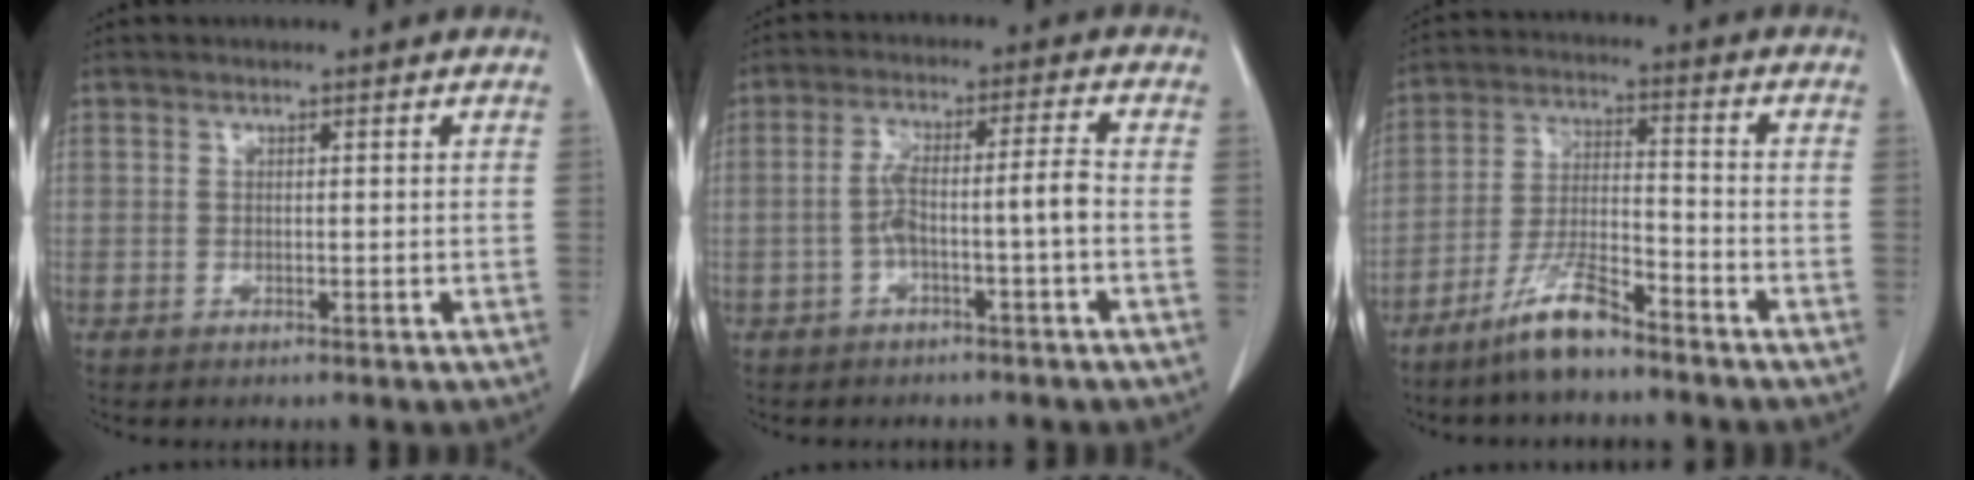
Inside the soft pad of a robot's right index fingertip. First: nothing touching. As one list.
[{"total": 5.8, "force": [-1.8, 0.1, 5.5], "torque": [-0.108, 0.026, -0.026]}, {"total": 8.7, "force": [-6.7, 1.4, 5.3], "torque": [-0.111, -0.013, -0.129]}]